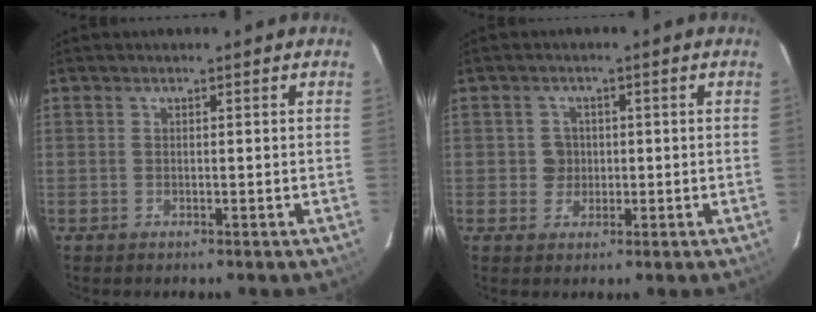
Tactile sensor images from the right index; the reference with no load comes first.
{"total": 2.9, "force": [0.2, 2.9, 0.3], "torque": [0.000, 0.011, 0.006]}